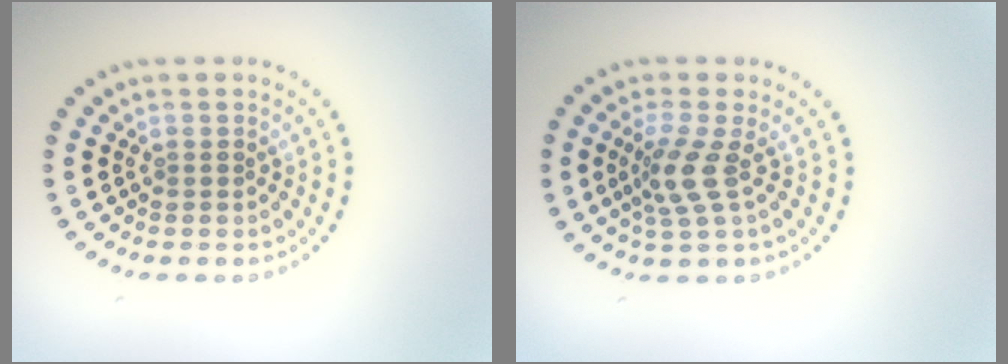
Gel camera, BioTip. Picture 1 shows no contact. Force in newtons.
{"total": 2.8, "press": 2.1, "slide": 2.0}